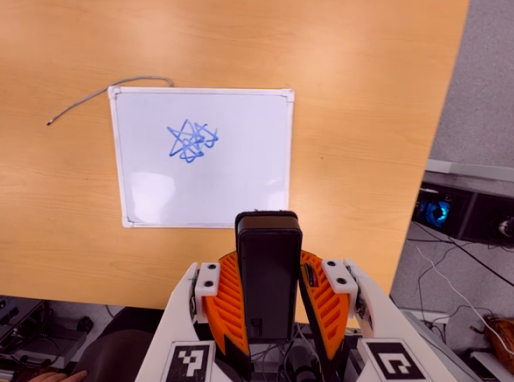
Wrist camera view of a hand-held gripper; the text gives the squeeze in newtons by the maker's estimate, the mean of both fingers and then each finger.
{"total": 9.9, "left": 8.2, "right": 11.6}